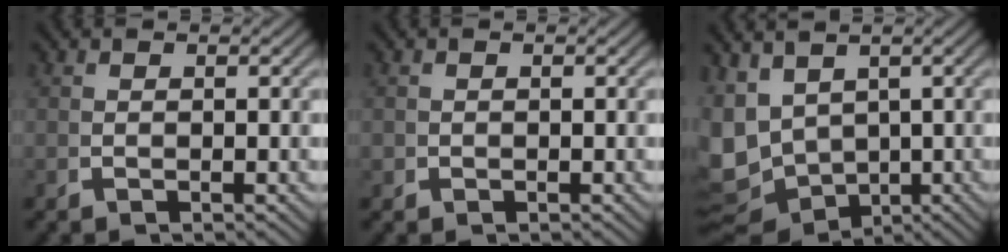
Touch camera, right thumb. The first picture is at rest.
{"total": 0.6, "force": [0.0, 0.6, 0.0], "torque": [0.000, -0.006, 0.000]}
{"total": 9.9, "force": [-0.7, 8.4, 5.3], "torque": [-0.129, -0.034, 0.002]}